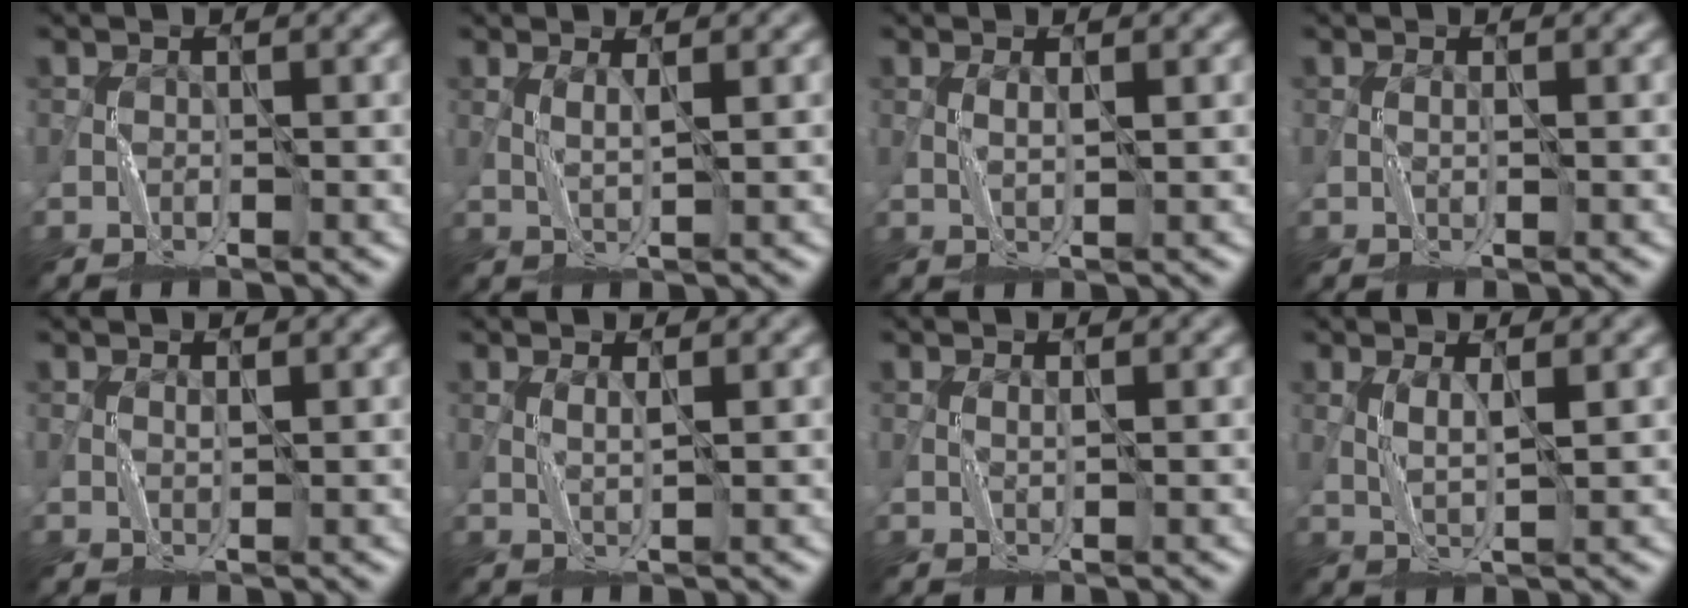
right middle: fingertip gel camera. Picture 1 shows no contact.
{"total": 1.1, "force": [0.6, 0.2, 0.9], "torque": [-0.020, -0.001, 0.014]}
{"total": 0.9, "force": [0.5, 0.2, 0.7], "torque": [-0.012, 0.002, 0.009]}
{"total": 0.0}
{"total": 0.5, "force": [0.5, 0.1, 0.2], "torque": [0.000, 0.001, 0.009]}
{"total": 0.8, "force": [0.6, 0.2, 0.6], "torque": [-0.012, 0.000, 0.011]}
{"total": 0.5, "force": [0.4, 0.2, 0.3], "torque": [-0.004, 0.000, 0.006]}
{"total": 1.6, "force": [0.7, 0.3, 1.4], "torque": [-0.032, -0.003, 0.019]}